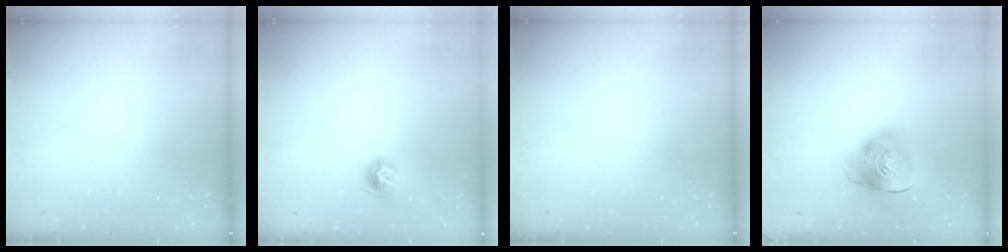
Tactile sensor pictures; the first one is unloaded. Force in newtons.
{"total": 7.8, "press": 7.8, "slide": 0.2}
{"total": 0.0}
{"total": 13.0, "press": 12.9, "slide": 1.8}